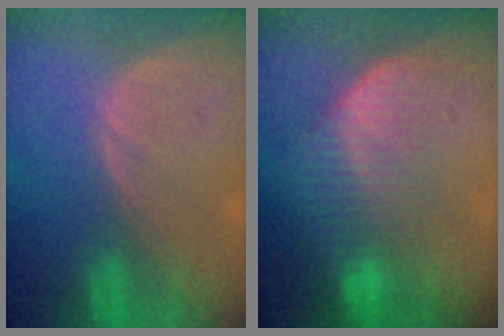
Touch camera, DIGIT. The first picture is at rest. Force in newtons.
{"total": 7.3, "press": 6.3, "slide": 3.7}